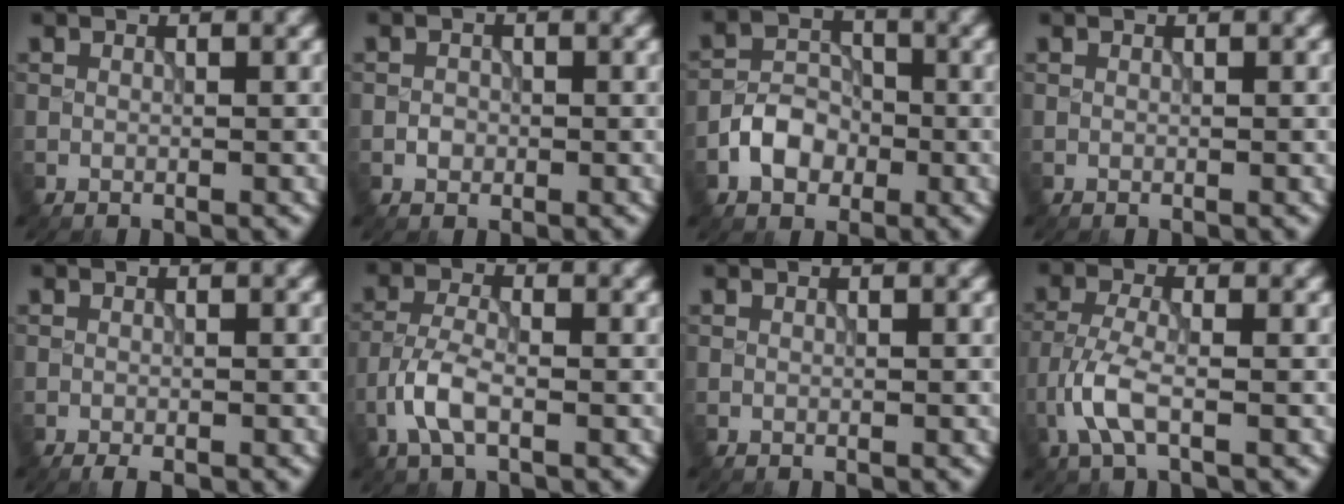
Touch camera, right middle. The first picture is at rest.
{"total": 1.0, "force": [-0.3, 0.8, 0.4], "torque": [-0.004, -0.001, -0.007]}
{"total": 3.8, "force": [-1.6, 2.8, 2.0], "torque": [-0.033, 0.006, -0.031]}
{"total": 0.0}
{"total": 1.4, "force": [-1.0, 0.3, 0.8], "torque": [-0.012, -0.003, -0.015]}
{"total": 3.5, "force": [-1.6, 1.4, 2.8], "torque": [-0.064, 0.002, -0.040]}
{"total": 0.0}
{"total": 3.8, "force": [-1.6, 1.3, 3.2], "torque": [-0.077, 0.002, -0.041]}